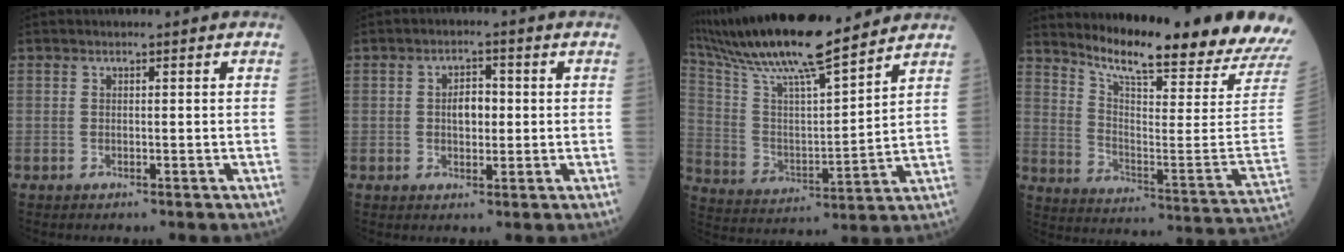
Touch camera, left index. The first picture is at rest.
{"total": 3.8, "force": [0.1, 2.2, 3.1], "torque": [-0.055, 0.007, 0.005]}
{"total": 20.8, "force": [17.8, 1.8, 10.6], "torque": [-0.206, 0.019, 0.316]}
{"total": 22.9, "force": [20.9, -0.8, 9.5], "torque": [-0.170, -0.105, 0.283]}